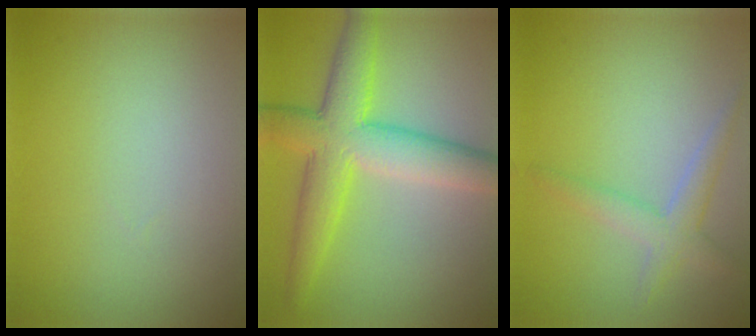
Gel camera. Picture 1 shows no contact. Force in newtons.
{"total": 7.4, "press": 7.4, "slide": 0.2}
{"total": 2.4, "press": 2.4, "slide": 0.1}